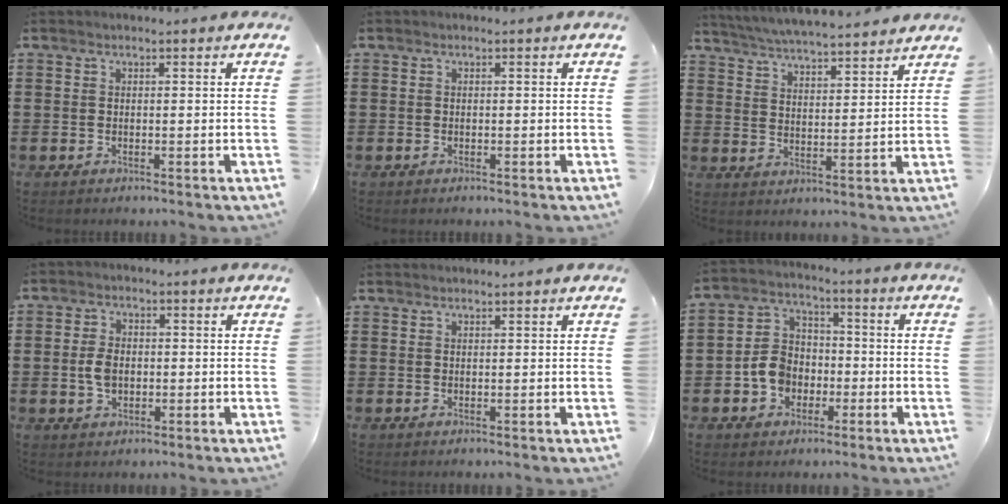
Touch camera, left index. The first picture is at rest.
{"total": 0.0}
{"total": 5.0, "force": [4.9, -0.4, 0.9], "torque": [-0.040, -0.032, 0.085]}
{"total": 3.6, "force": [-0.2, 2.3, 2.7], "torque": [-0.070, 0.001, -0.008]}
{"total": 0.9, "force": [0.8, -0.1, 0.0], "torque": [-0.002, -0.002, 0.017]}
{"total": 6.3, "force": [-2.2, 5.2, 2.9], "torque": [-0.080, 0.012, -0.045]}